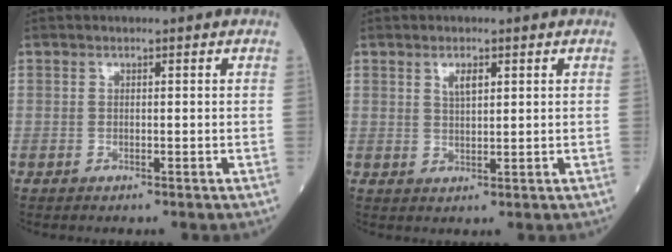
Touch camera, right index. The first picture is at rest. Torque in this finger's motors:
{"motor_torque": [-0.01, 0.02, 0.03, 0.03]}